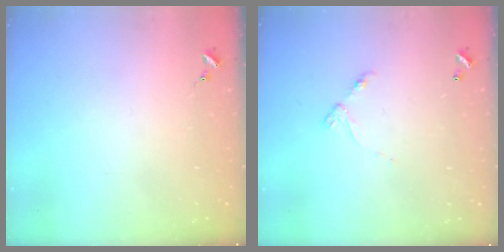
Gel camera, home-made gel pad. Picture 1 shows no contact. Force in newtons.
{"total": 5.8, "press": 5.8, "slide": 0.5}